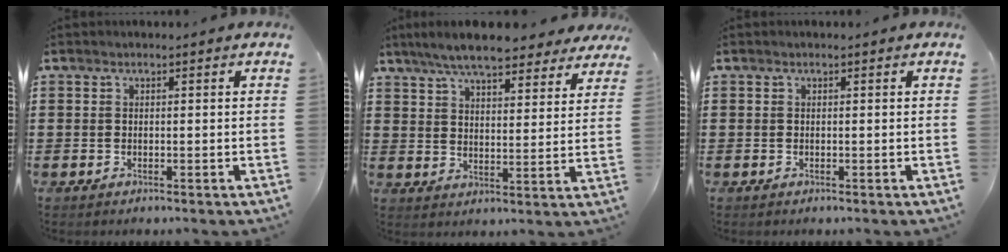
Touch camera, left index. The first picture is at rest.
{"total": 8.0, "force": [7.2, 1.0, 3.3], "torque": [-0.089, -0.018, 0.131]}
{"total": 0.0}